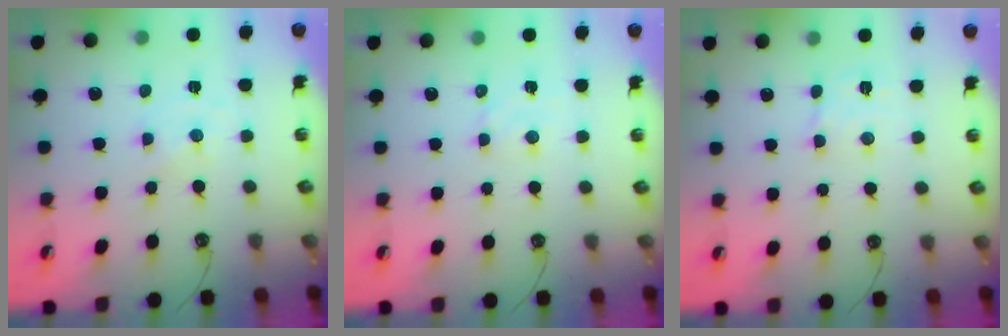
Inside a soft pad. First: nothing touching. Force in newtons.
{"total": 2.7, "press": 2.7, "slide": 0.4}
{"total": 3.8, "press": 3.8, "slide": 0.3}